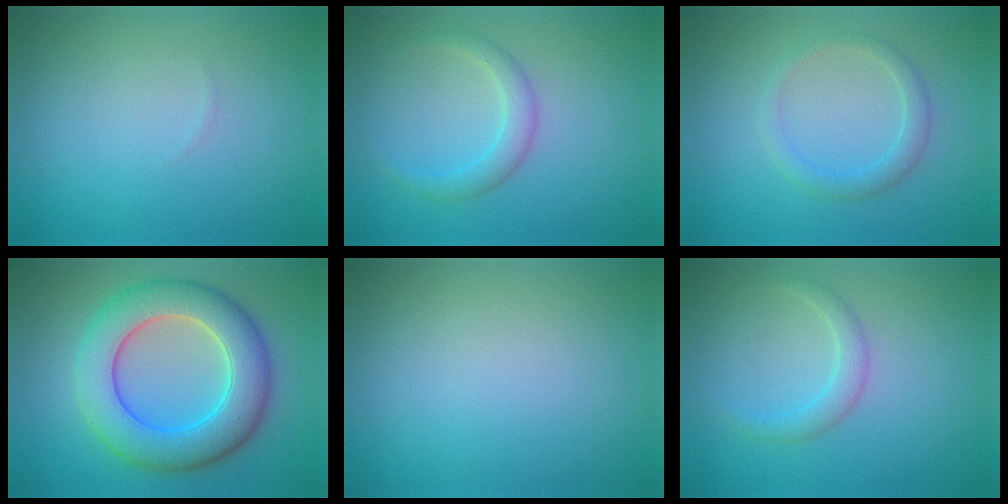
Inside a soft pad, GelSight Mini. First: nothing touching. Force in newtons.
{"total": 2.1, "press": 2.1, "slide": 0.1}
{"total": 1.9, "press": 1.9, "slide": 0.1}
{"total": 8.6, "press": 8.6, "slide": 0.1}
{"total": 0.0}
{"total": 1.7, "press": 1.7, "slide": 0.2}